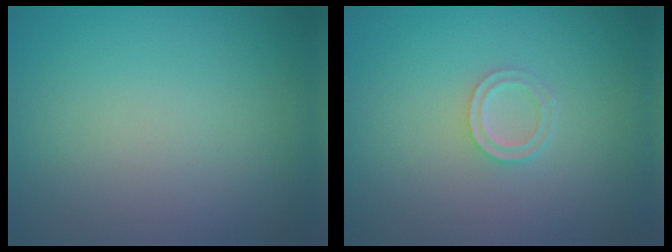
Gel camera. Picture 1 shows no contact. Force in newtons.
{"total": 1.4, "press": 1.4, "slide": 0.3}